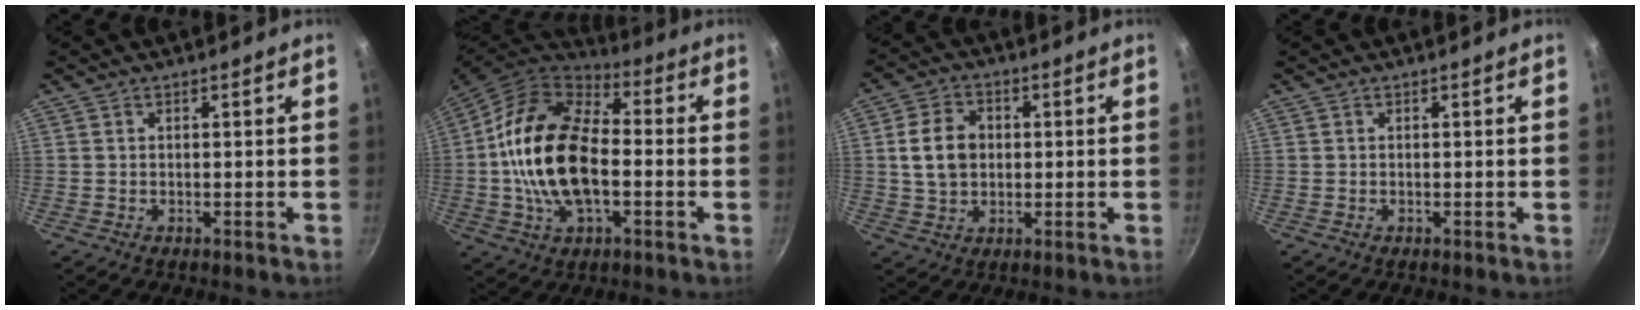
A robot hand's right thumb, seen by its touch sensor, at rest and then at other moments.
{"total": 20.8, "force": [-1.5, 12.1, 16.8], "torque": [-0.301, 0.034, -0.039]}
{"total": 8.4, "force": [0.8, 6.4, 5.4], "torque": [-0.083, 0.010, 0.010]}
{"total": 0.0}